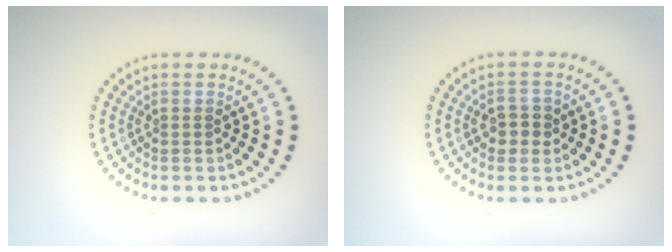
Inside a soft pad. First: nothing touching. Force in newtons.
{"total": 1.9, "press": 1.8, "slide": 0.4}